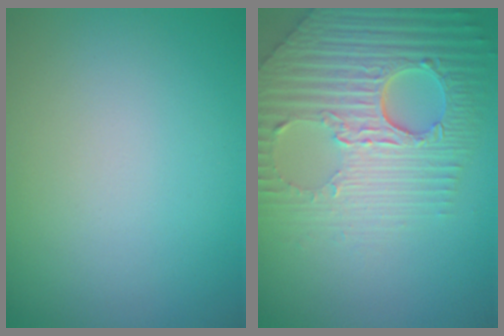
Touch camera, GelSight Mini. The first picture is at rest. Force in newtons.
{"total": 9.0, "press": 6.2, "slide": 6.6}